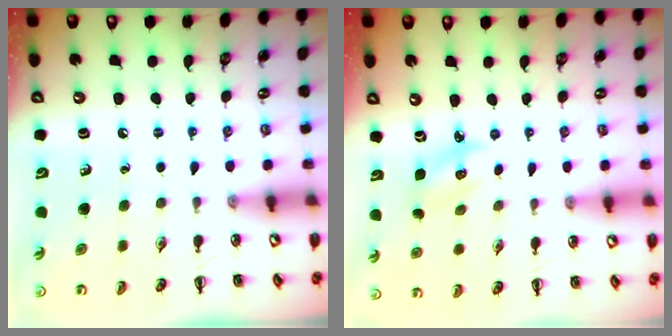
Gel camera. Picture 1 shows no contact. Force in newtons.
{"total": 2.6, "press": 2.5, "slide": 0.6}